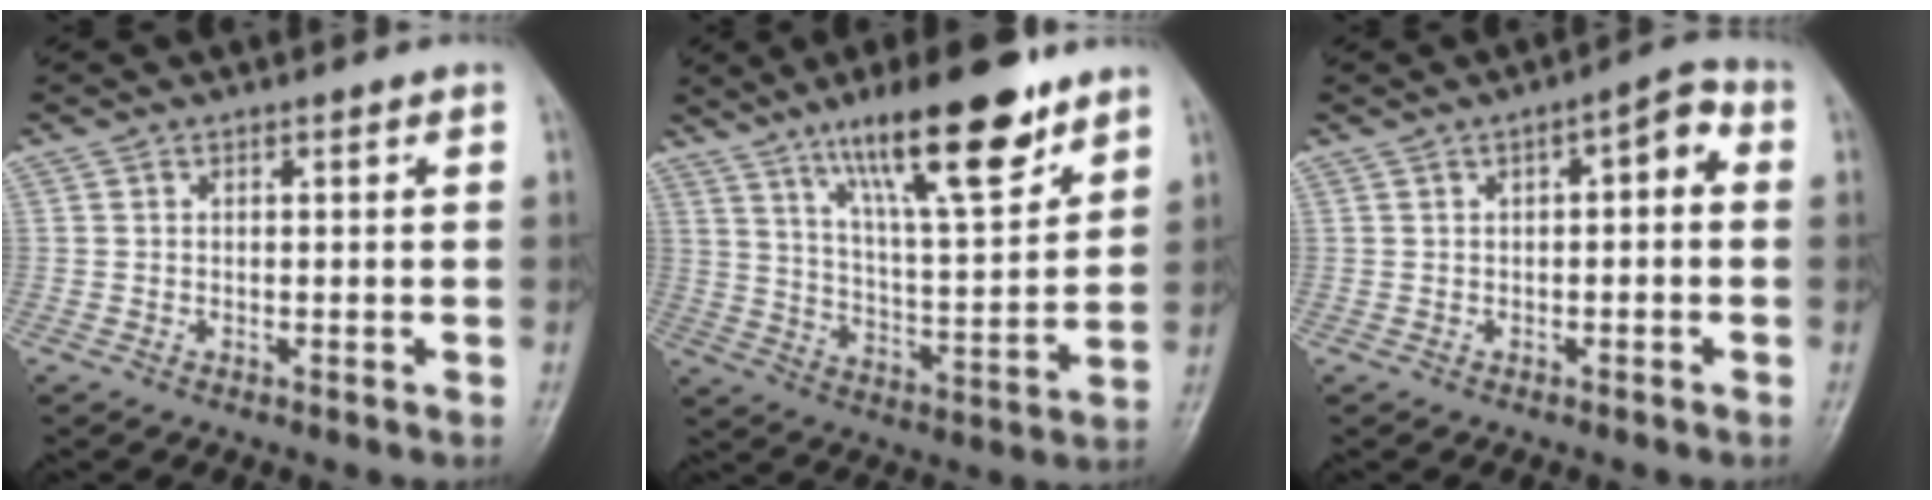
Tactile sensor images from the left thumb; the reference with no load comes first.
{"total": 18.6, "force": [11.9, 4.5, 13.6], "torque": [-0.194, -0.060, 0.202]}
{"total": 4.7, "force": [0.6, 2.1, 4.2], "torque": [-0.045, 0.021, -0.004]}